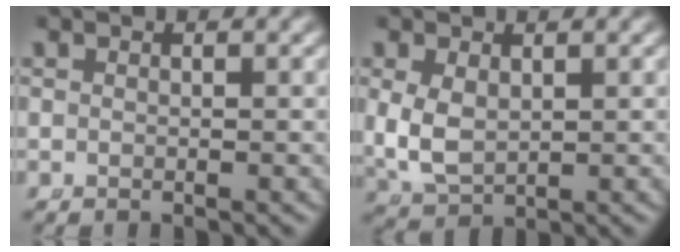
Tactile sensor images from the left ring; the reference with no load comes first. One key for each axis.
{"total": 4.7, "fx": -0.1, "fy": 3.9, "fz": 2.7, "tx": -0.088, "ty": -0.028, "tz": 0.020}